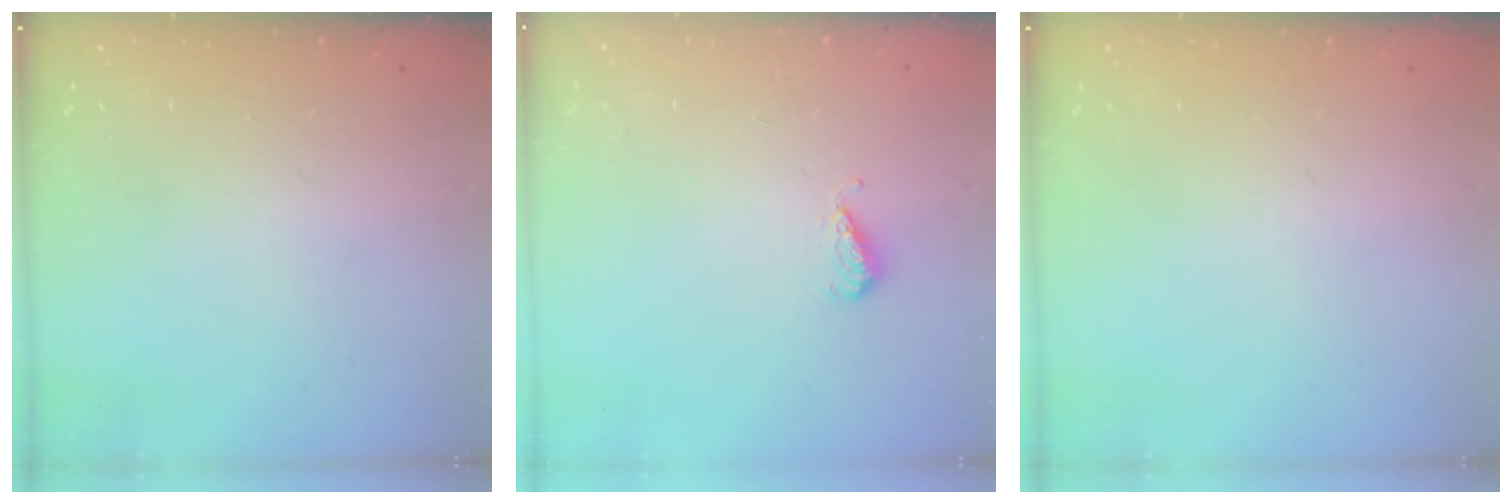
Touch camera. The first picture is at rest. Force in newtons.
{"total": 4.0, "press": 3.8, "slide": 1.2}
{"total": 0.0}